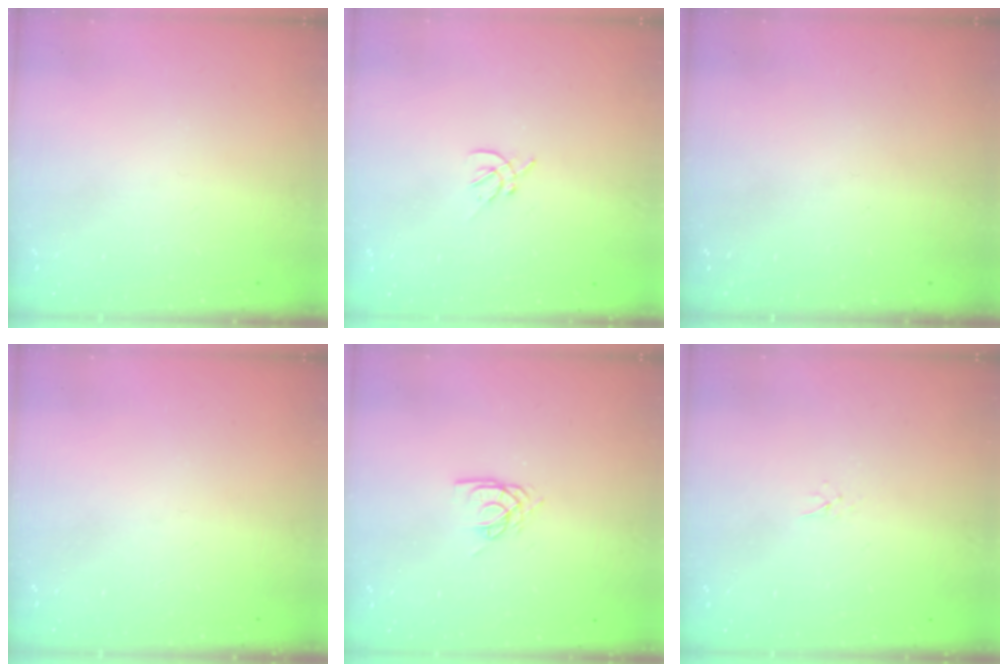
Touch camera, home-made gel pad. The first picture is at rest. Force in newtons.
{"total": 2.2, "press": 2.1, "slide": 0.6}
{"total": 0.0}
{"total": 0.0}
{"total": 6.0, "press": 6.0, "slide": 0.5}
{"total": 1.6, "press": 1.6, "slide": 0.2}